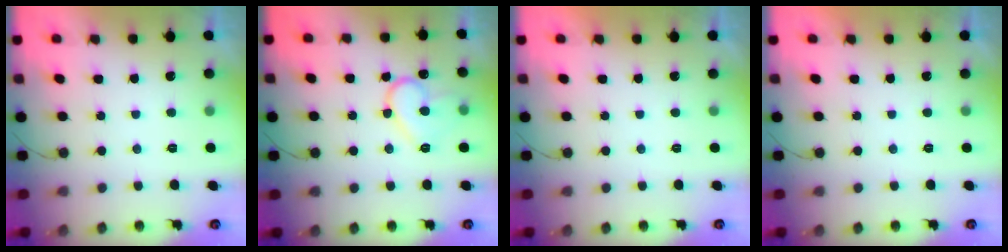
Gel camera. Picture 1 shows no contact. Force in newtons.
{"total": 12.7, "press": 12.7, "slide": 0.8}
{"total": 1.9, "press": 1.9, "slide": 0.0}
{"total": 1.9, "press": 1.9, "slide": 0.0}